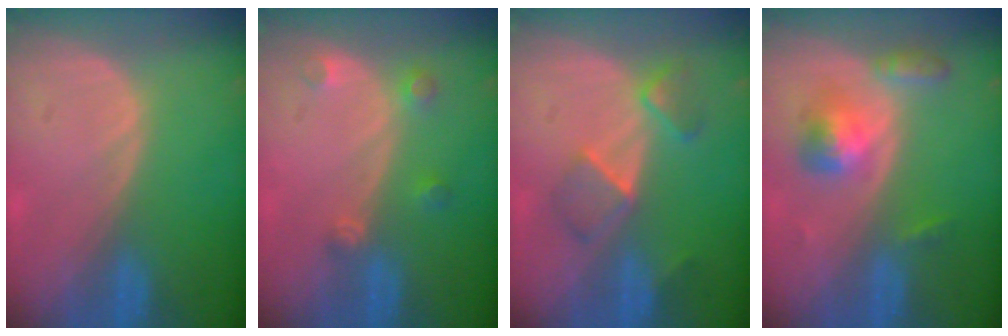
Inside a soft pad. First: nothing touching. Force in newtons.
{"total": 2.6, "press": 2.6, "slide": 0.2}
{"total": 5.4, "press": 5.1, "slide": 2.0}
{"total": 5.2, "press": 4.9, "slide": 1.7}